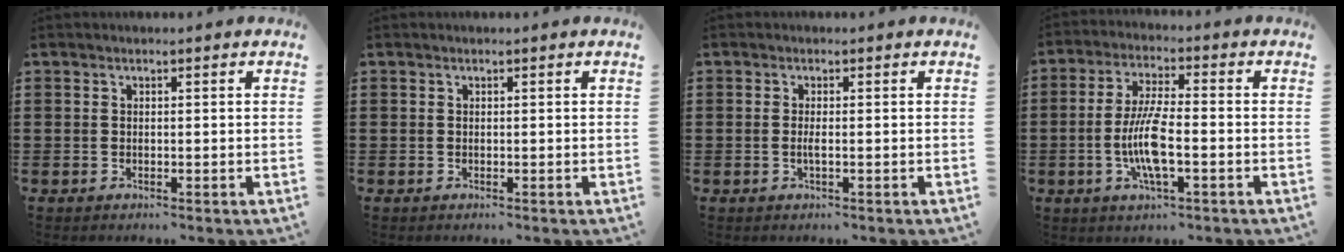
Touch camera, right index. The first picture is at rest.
{"total": 0.0}
{"total": 1.5, "force": [-0.4, 0.0, 1.5], "torque": [-0.028, -0.005, -0.007]}
{"total": 8.0, "force": [-2.1, 1.7, 7.5], "torque": [-0.169, -0.015, -0.046]}